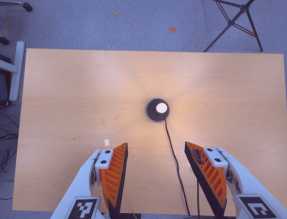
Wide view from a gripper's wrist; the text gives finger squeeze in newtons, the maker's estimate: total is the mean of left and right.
{"total": 0.0}